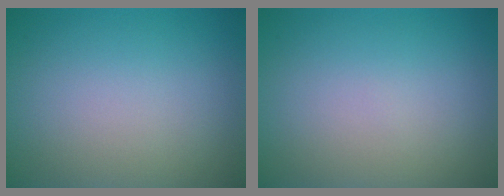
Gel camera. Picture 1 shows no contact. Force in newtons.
{"total": 0.0}